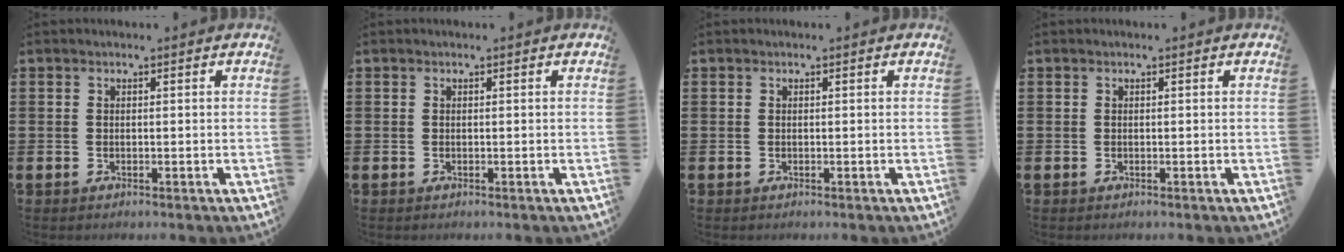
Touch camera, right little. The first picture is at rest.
{"total": 0.0}
{"total": 0.0}
{"total": 0.0}